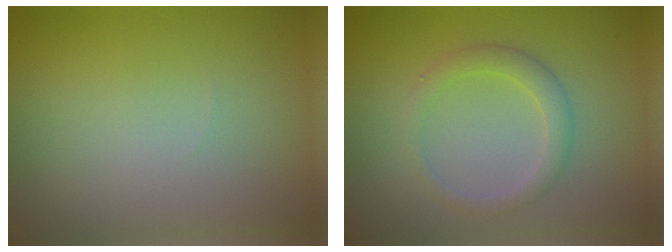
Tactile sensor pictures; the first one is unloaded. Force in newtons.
{"total": 2.2, "press": 2.2, "slide": 0.1}